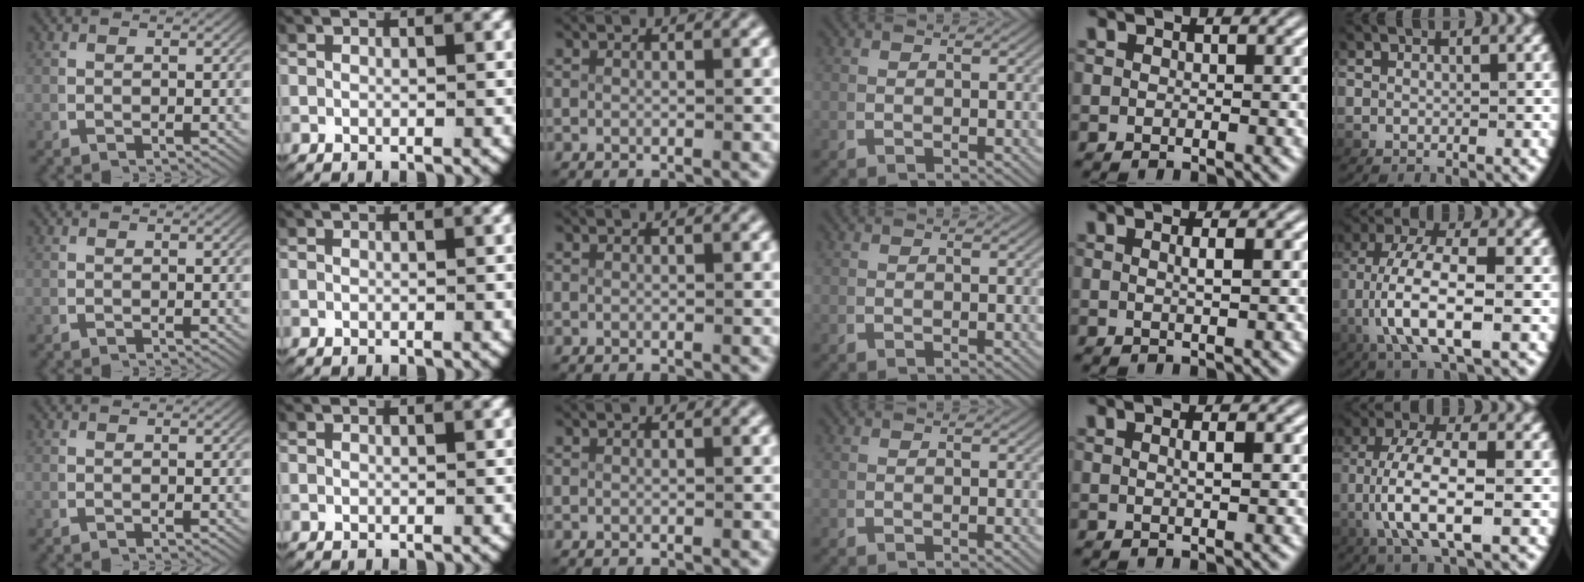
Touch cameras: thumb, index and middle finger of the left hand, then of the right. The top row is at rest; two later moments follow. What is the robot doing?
{"motion": "lift_and_place", "object": "ribbon"}